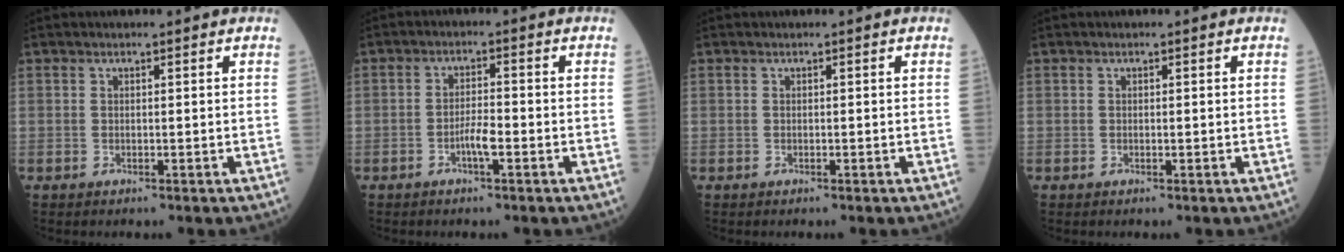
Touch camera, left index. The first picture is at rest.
{"total": 3.1, "force": [-1.6, 0.4, 2.6], "torque": [-0.048, -0.001, -0.033]}
{"total": 0.0}
{"total": 0.0}